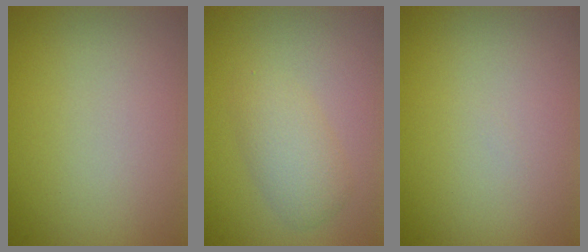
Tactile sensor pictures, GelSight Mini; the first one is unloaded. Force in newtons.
{"total": 2.7, "press": 2.7, "slide": 0.1}
{"total": 0.0}